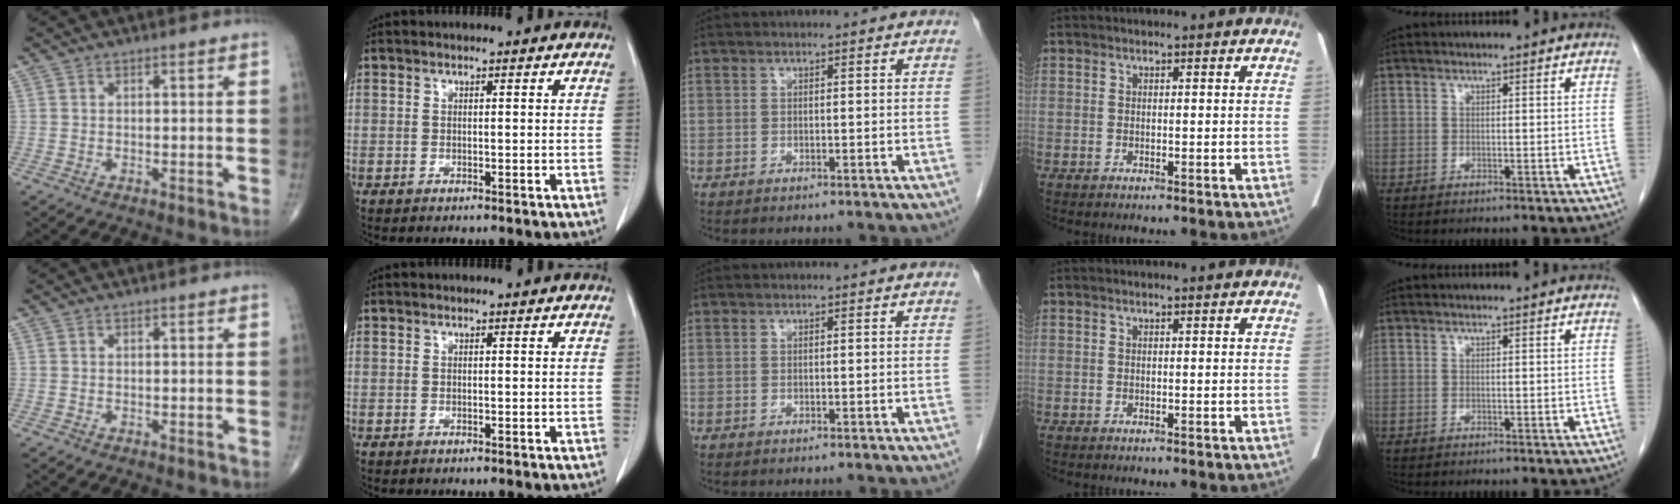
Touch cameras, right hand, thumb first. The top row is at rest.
{}